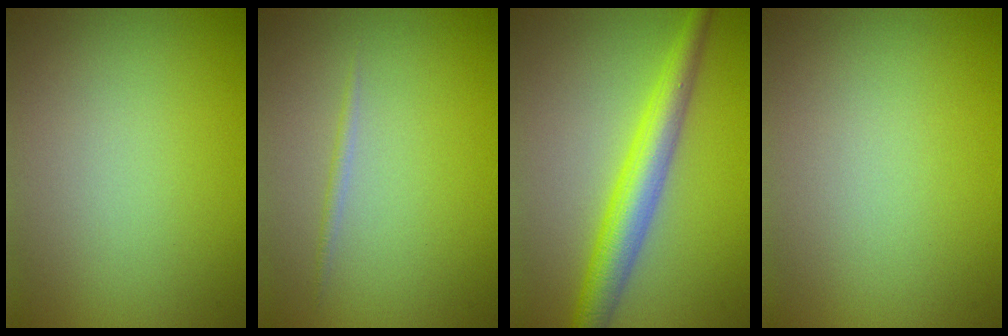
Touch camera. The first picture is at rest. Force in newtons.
{"total": 0.6, "press": 0.6, "slide": 0.0}
{"total": 4.8, "press": 4.8, "slide": 0.0}
{"total": 0.0}